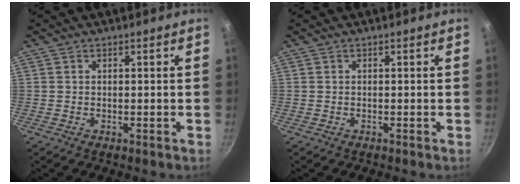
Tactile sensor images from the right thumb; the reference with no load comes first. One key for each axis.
{"total": 0.0}